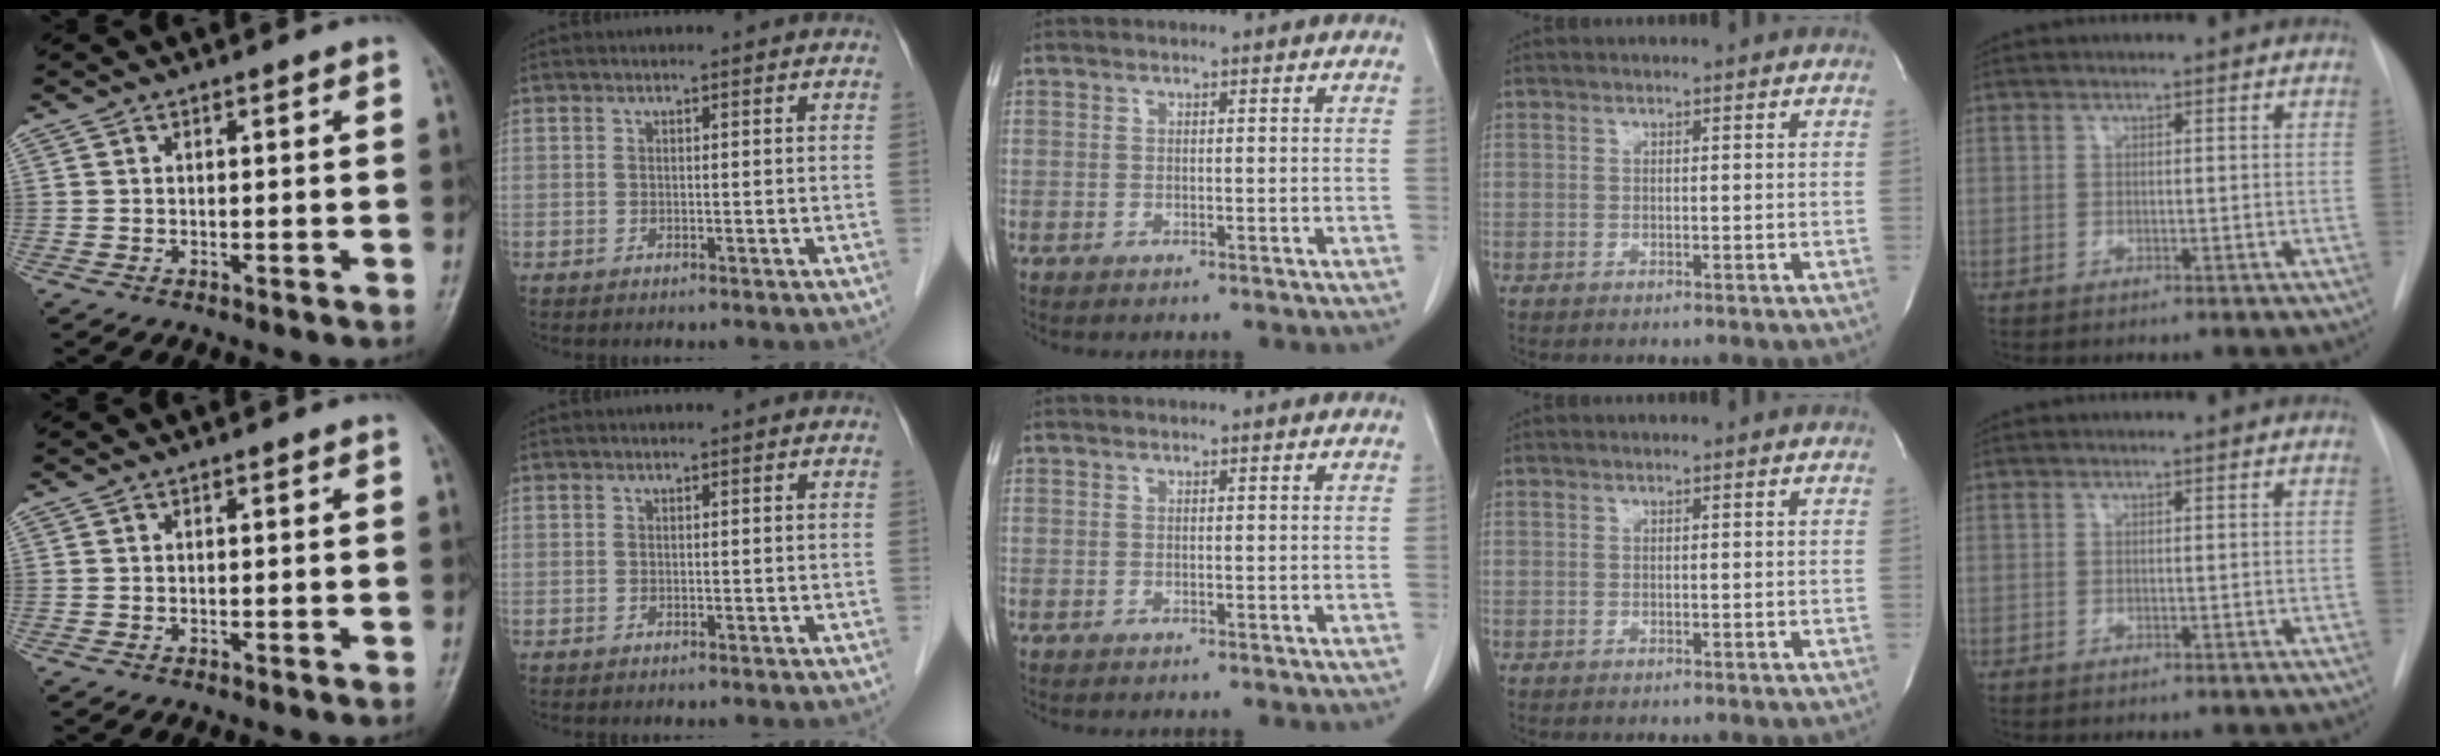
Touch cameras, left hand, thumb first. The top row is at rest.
{}